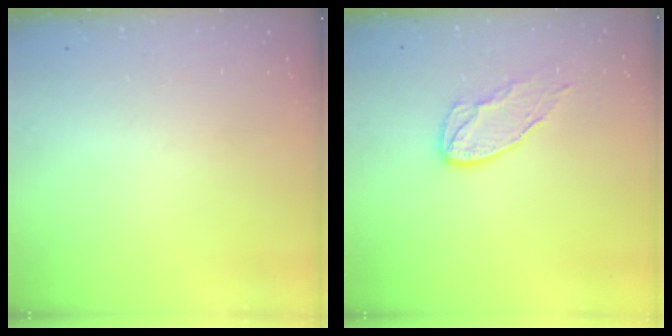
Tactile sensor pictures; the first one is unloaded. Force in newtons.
{"total": 8.9, "press": 8.9, "slide": 0.3}